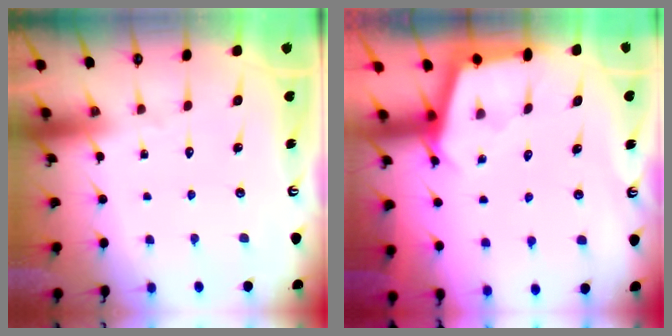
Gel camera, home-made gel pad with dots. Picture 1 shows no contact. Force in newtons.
{"total": 2.9, "press": 2.9, "slide": 0.3}